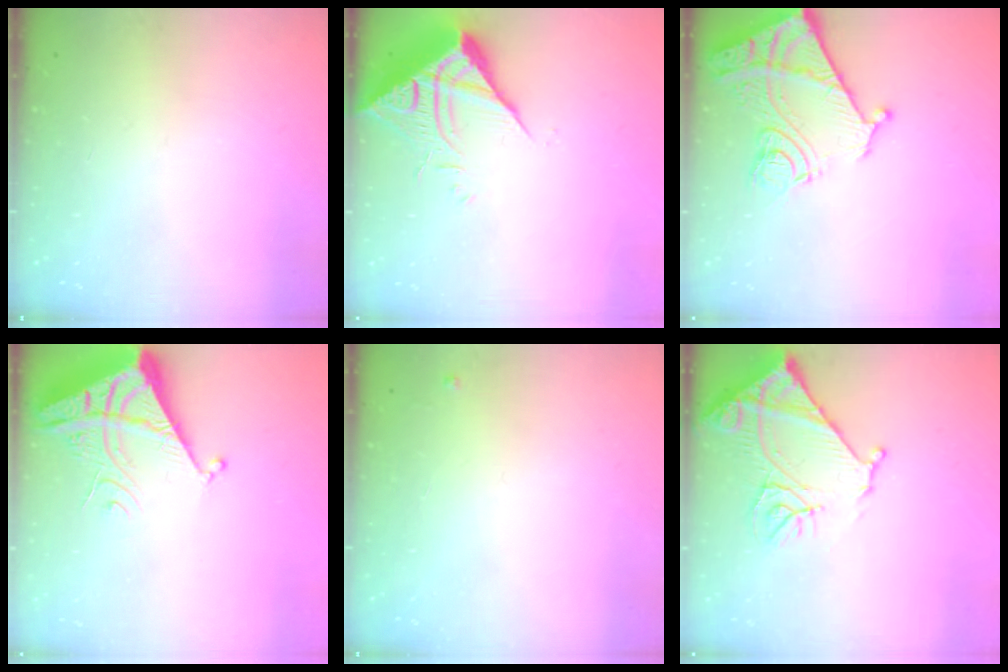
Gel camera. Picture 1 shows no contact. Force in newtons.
{"total": 10.5, "press": 10.4, "slide": 1.0}
{"total": 17.2, "press": 17.1, "slide": 2.0}
{"total": 7.0, "press": 6.9, "slide": 0.7}
{"total": 2.4, "press": 2.4, "slide": 0.4}
{"total": 14.4, "press": 14.3, "slide": 1.7}